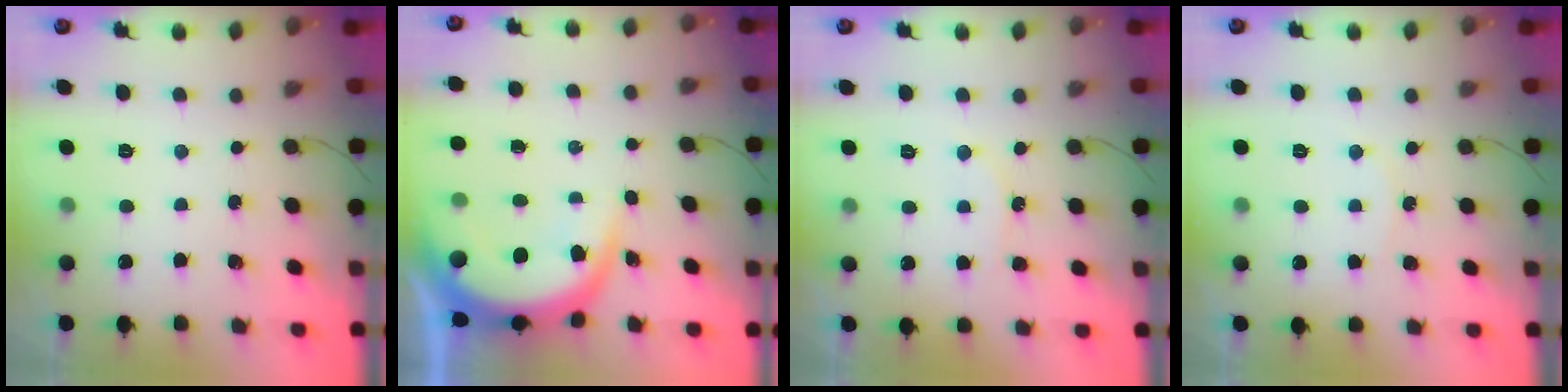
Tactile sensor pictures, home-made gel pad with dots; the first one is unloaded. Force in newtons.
{"total": 9.1, "press": 9.1, "slide": 0.7}
{"total": 7.0, "press": 7.0, "slide": 0.6}
{"total": 4.5, "press": 4.4, "slide": 0.5}